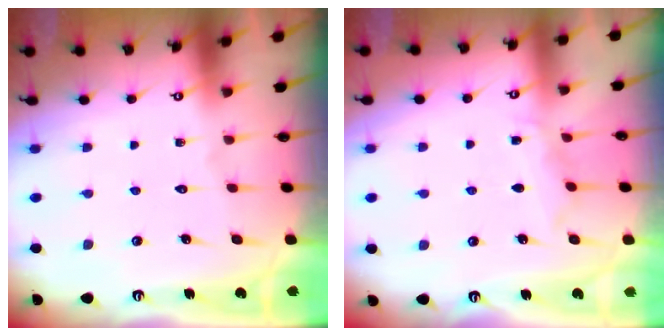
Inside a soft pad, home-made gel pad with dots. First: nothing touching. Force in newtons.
{"total": 5.5, "press": 5.4, "slide": 0.6}